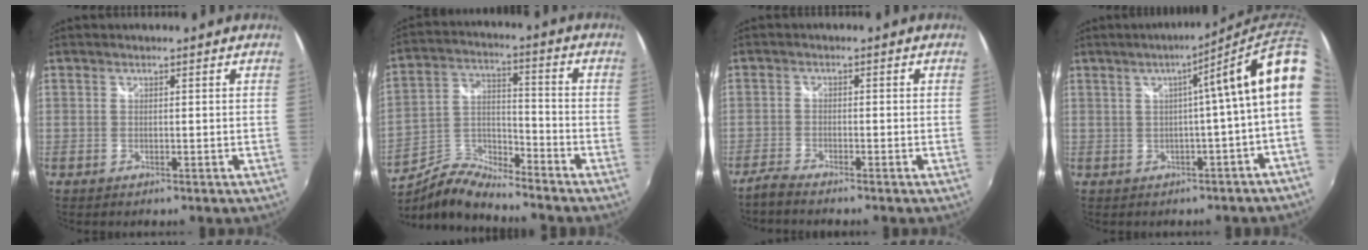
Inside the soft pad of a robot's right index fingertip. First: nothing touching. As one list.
[{"total": 8.6, "force": [-7.2, 2.4, 4.0], "torque": [-0.085, 0.015, -0.147]}, {"total": 2.9, "force": [-2.7, 0.0, 1.0], "torque": [-0.036, -0.007, -0.057]}, {"total": 8.6, "force": [5.3, -1.1, 6.6], "torque": [-0.082, 0.011, 0.064]}]